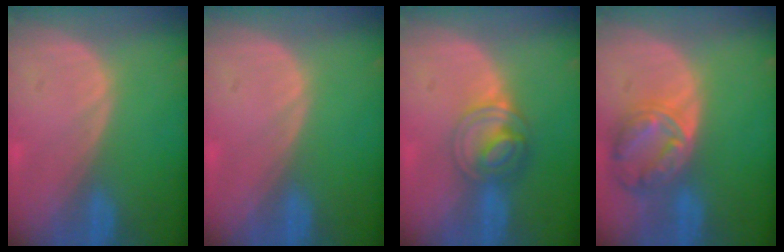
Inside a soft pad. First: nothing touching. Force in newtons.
{"total": 0.0}
{"total": 6.3, "press": 5.4, "slide": 3.2}
{"total": 8.3, "press": 7.1, "slide": 4.2}